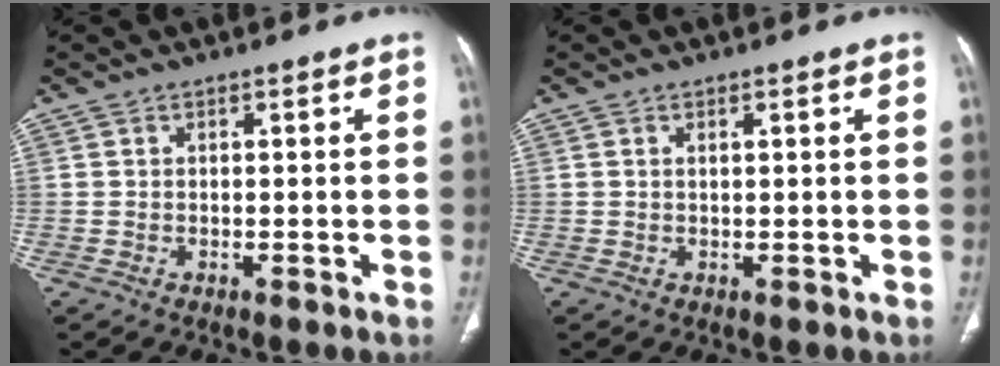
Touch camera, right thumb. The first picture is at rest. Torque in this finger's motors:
{"motor_torque": [0.25, -0.22, -0.22, 0.21, 0.07]}